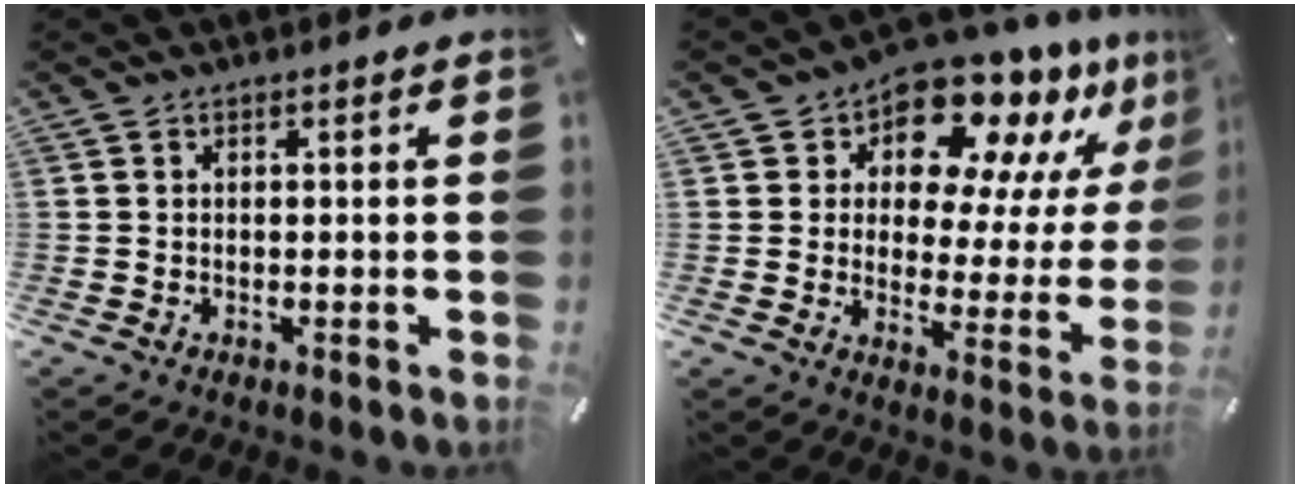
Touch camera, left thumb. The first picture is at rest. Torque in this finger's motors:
{"motor_torque": [2.40, 2.54, 1.65, -1.12, 0.09]}